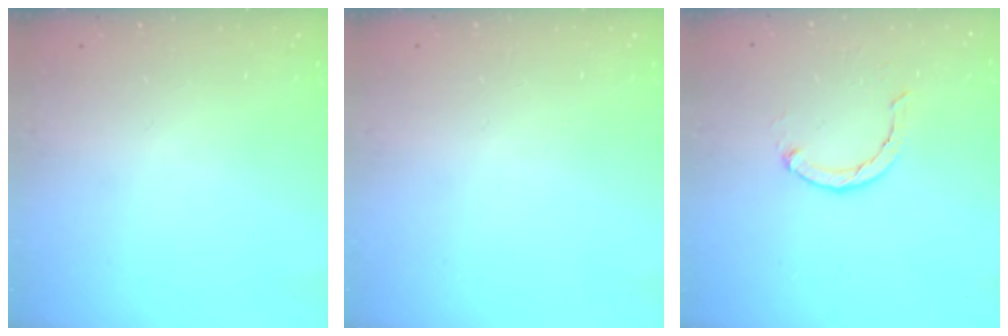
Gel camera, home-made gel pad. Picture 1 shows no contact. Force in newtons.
{"total": 0.0}
{"total": 2.4, "press": 2.4, "slide": 0.4}